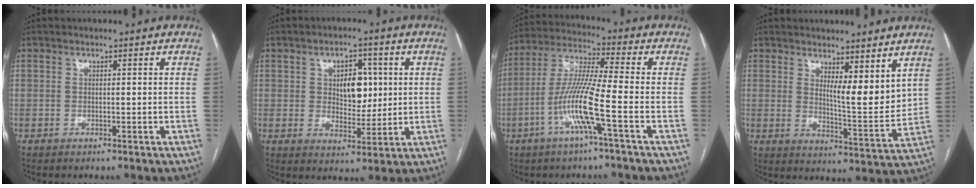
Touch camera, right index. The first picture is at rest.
{"total": 7.1, "force": [1.5, 4.3, 5.4], "torque": [-0.075, 0.011, 0.031]}
{"total": 11.2, "force": [-3.9, -0.5, 10.4], "torque": [-0.214, -0.001, -0.083]}
{"total": 7.2, "force": [4.4, 1.5, 5.5], "torque": [-0.085, -0.026, 0.078]}